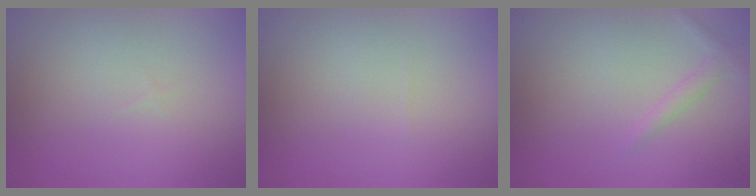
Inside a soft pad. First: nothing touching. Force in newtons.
{"total": 0.0}
{"total": 1.1, "press": 1.1, "slide": 0.0}